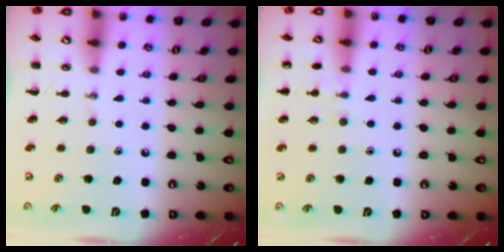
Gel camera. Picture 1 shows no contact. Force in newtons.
{"total": 6.2, "press": 5.9, "slide": 1.9}